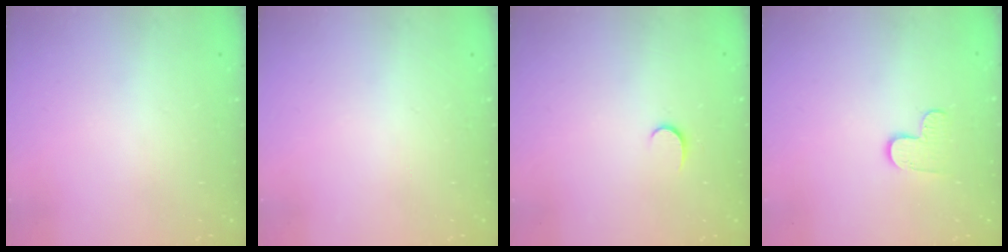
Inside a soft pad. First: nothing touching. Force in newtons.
{"total": 0.0}
{"total": 4.9, "press": 4.9, "slide": 0.6}
{"total": 5.7, "press": 5.7, "slide": 0.5}